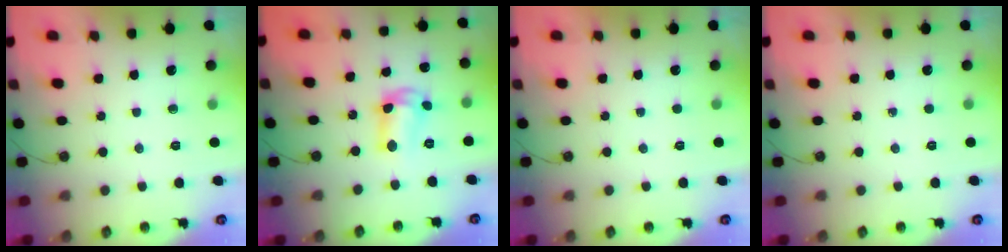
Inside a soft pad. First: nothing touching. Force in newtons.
{"total": 8.7, "press": 8.6, "slide": 0.6}
{"total": 0.0}
{"total": 0.0}